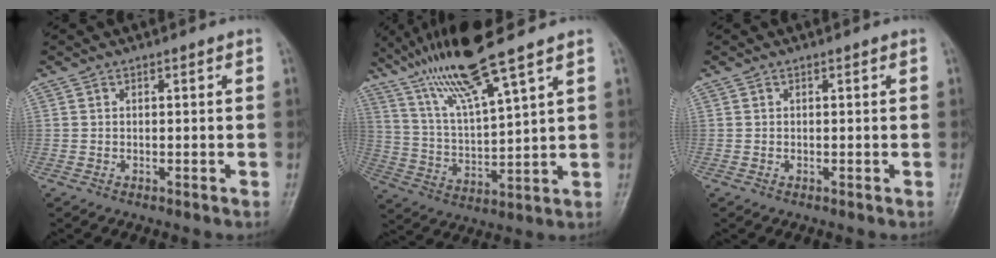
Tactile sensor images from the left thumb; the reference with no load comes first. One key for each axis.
{"total": 14.5, "fx": 10.3, "fy": 1.0, "fz": 10.2, "tx": -0.192, "ty": -0.042, "tz": 0.201}
{"total": 0.0}